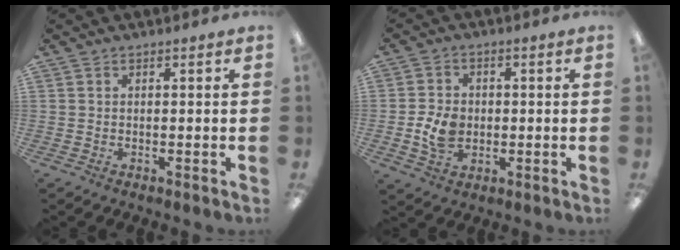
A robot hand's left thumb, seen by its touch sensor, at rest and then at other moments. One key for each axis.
{"total": 6.8, "fx": -0.9, "fy": 5.1, "fz": 4.3, "tx": -0.088, "ty": 0.000, "tz": -0.016}